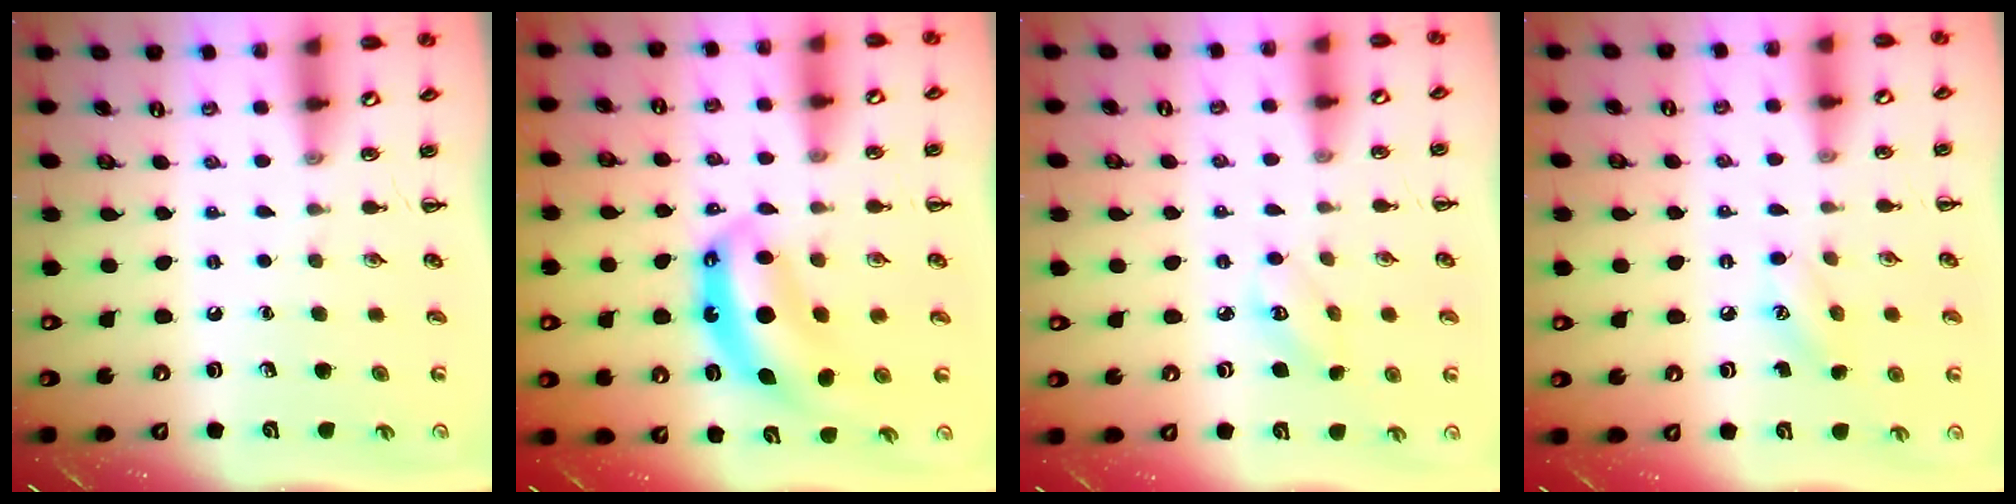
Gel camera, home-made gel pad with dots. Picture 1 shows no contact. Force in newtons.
{"total": 8.1, "press": 7.9, "slide": 2.0}
{"total": 3.4, "press": 3.3, "slide": 0.9}
{"total": 7.7, "press": 7.5, "slide": 2.0}